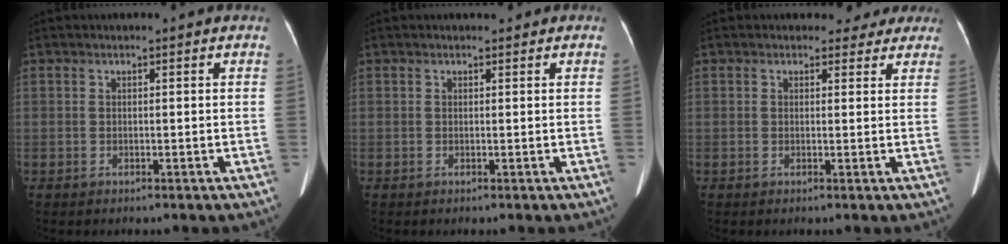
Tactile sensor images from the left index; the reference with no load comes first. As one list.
[{"total": 1.1, "force": [0.9, 0.4, 0.4], "torque": [-0.002, 0.009, 0.009]}, {"total": 3.8, "force": [3.3, 1.9, 0.2], "torque": [0.015, 0.003, 0.025]}]